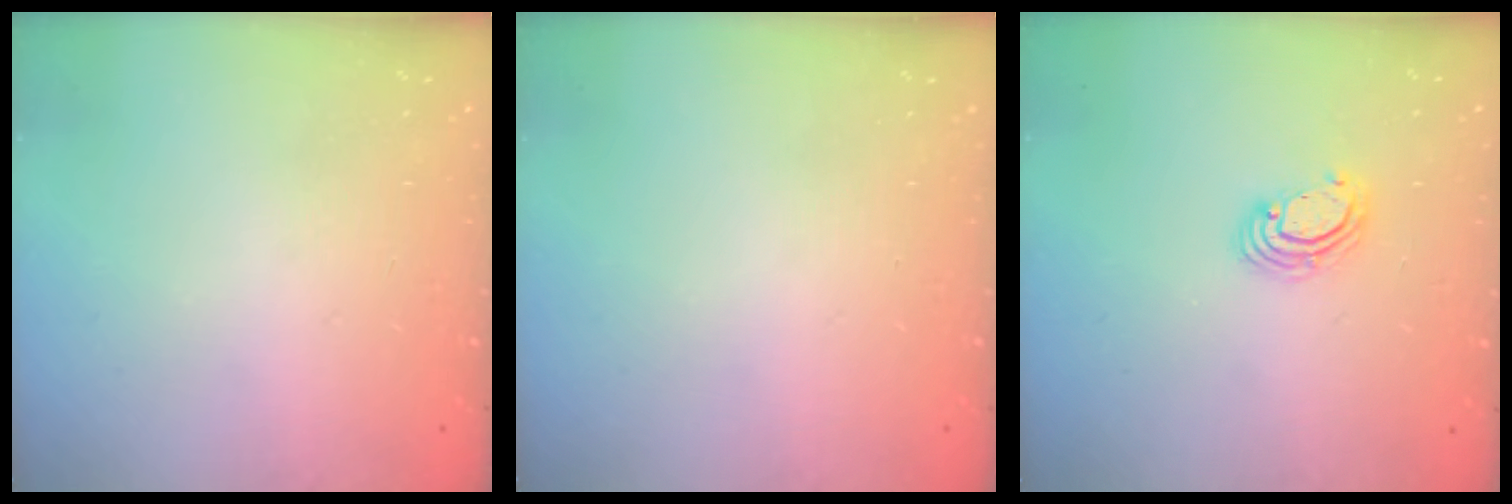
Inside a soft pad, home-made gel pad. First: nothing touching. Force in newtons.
{"total": 0.0}
{"total": 3.5, "press": 3.5, "slide": 0.3}